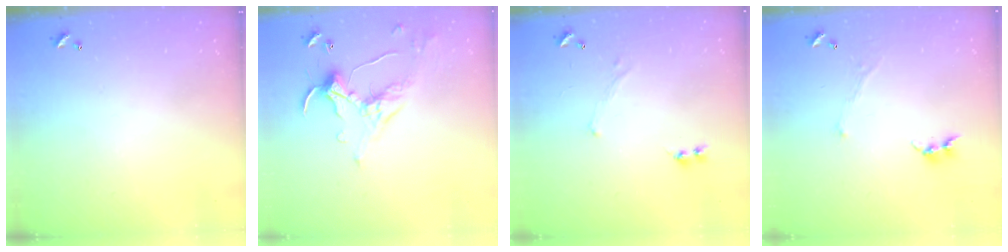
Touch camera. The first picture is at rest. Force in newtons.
{"total": 1.7, "press": 1.5, "slide": 0.8}
{"total": 0.7, "press": 0.7, "slide": 0.3}
{"total": 0.8, "press": 0.7, "slide": 0.3}